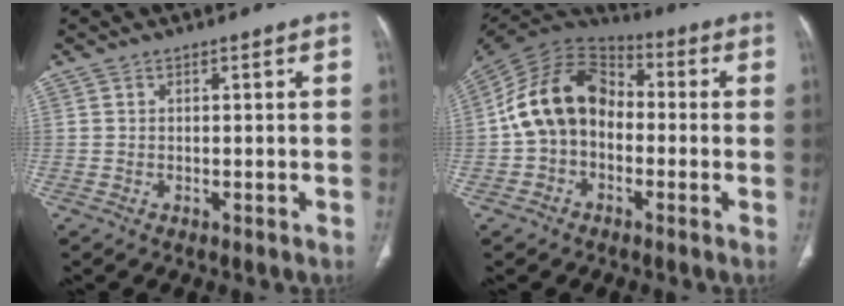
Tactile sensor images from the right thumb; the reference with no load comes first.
{"total": 14.6, "force": [-1.3, 10.9, 9.7], "torque": [-0.163, 0.043, -0.038]}